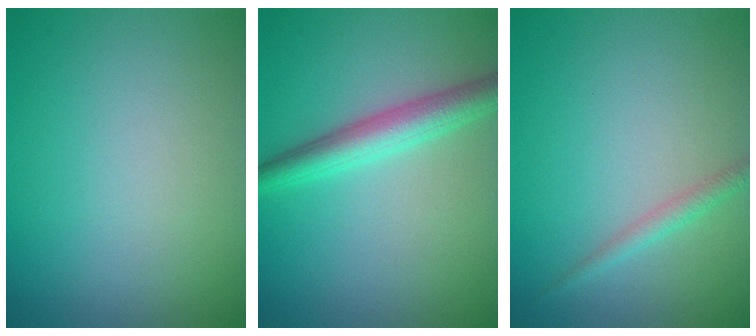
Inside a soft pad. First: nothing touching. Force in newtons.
{"total": 3.8, "press": 3.8, "slide": 0.2}
{"total": 1.4, "press": 1.4, "slide": 0.0}